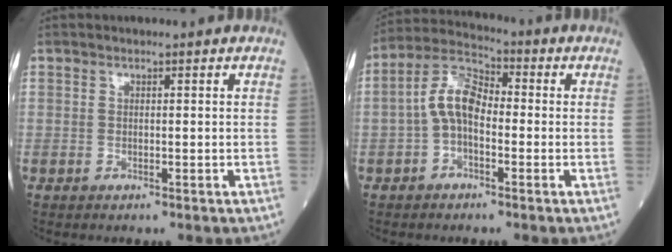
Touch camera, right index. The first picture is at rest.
{"total": 7.3, "force": [-1.0, 3.6, 6.3], "torque": [-0.130, 0.027, -0.027]}